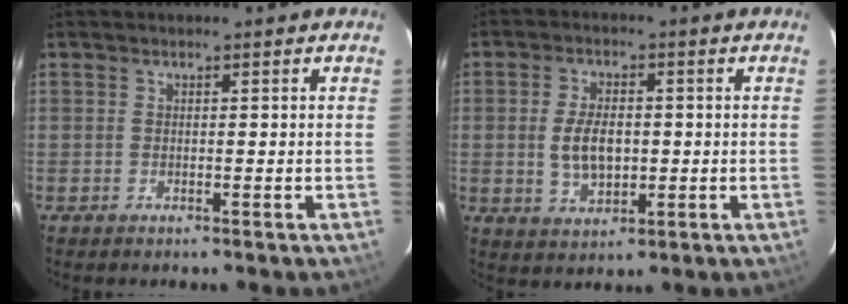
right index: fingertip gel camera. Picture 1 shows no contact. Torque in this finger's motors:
{"motor_torque": [0.16, 0.10, 0.08, 0.07]}